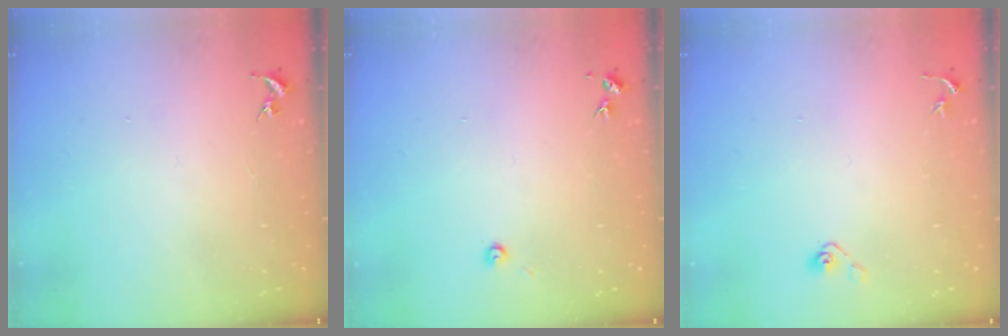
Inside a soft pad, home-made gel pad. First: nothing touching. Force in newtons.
{"total": 2.7, "press": 2.7, "slide": 0.2}
{"total": 3.9, "press": 3.4, "slide": 1.9}